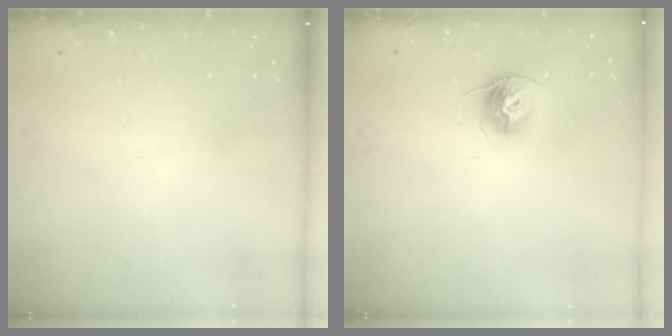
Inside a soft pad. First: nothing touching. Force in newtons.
{"total": 10.5, "press": 10.4, "slide": 0.8}